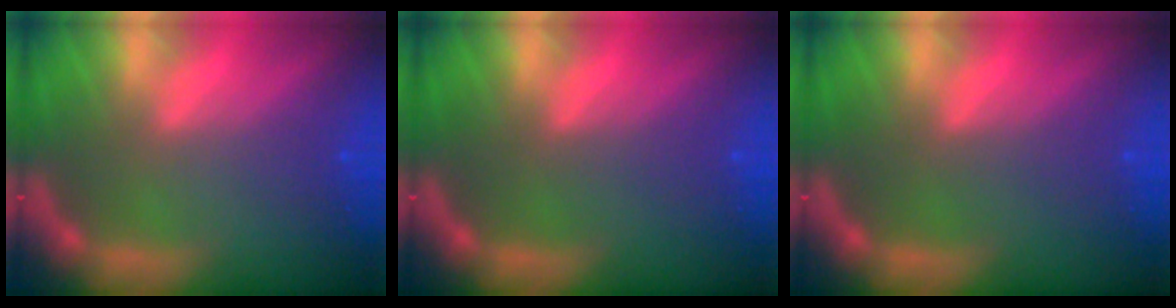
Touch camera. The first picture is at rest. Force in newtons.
{"total": 0.0}
{"total": 0.0}